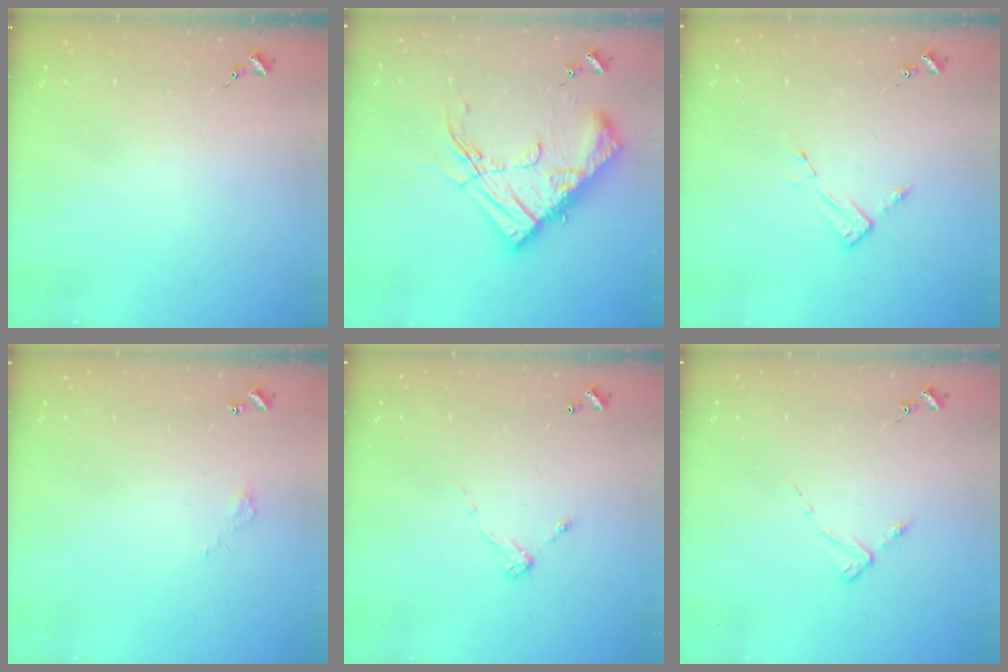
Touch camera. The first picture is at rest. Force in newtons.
{"total": 19.9, "press": 19.8, "slide": 2.0}
{"total": 2.6, "press": 2.6, "slide": 0.4}
{"total": 2.8, "press": 2.8, "slide": 0.2}
{"total": 5.4, "press": 5.4, "slide": 0.3}
{"total": 2.6, "press": 2.6, "slide": 0.3}